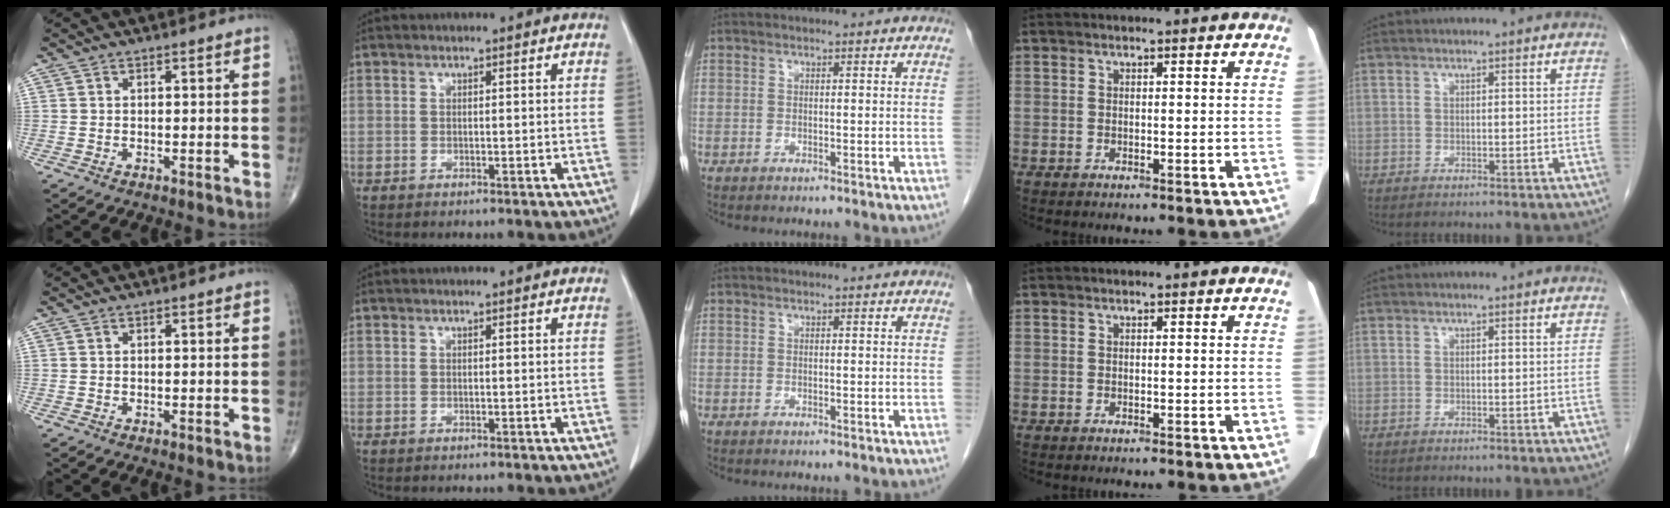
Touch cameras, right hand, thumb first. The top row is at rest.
{}